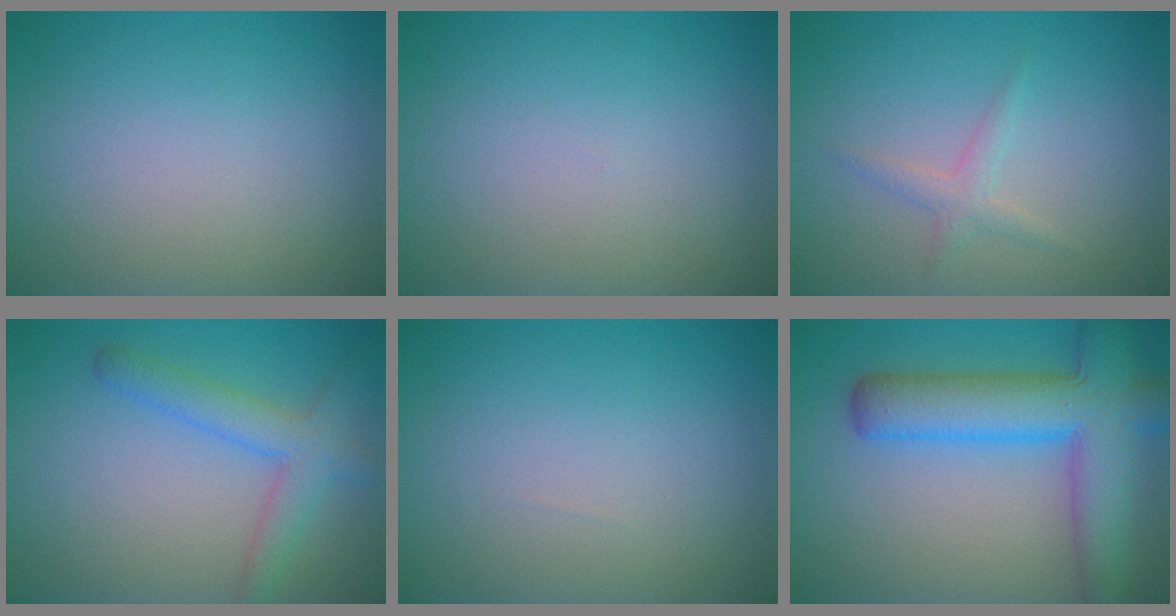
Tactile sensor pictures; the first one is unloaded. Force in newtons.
{"total": 0.0}
{"total": 1.5, "press": 1.5, "slide": 0.0}
{"total": 3.7, "press": 3.7, "slide": 0.2}
{"total": 0.0}
{"total": 8.9, "press": 8.9, "slide": 0.4}